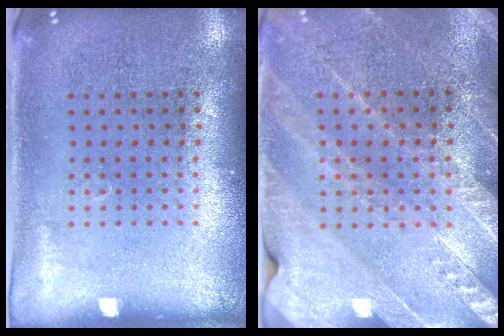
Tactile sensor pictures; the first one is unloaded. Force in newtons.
{"total": 2.6, "press": 2.5, "slide": 0.7}